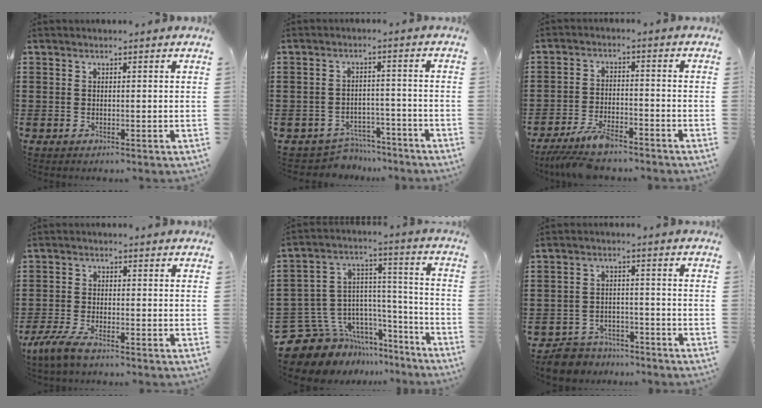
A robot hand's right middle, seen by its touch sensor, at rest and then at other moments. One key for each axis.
{"total": 4.3, "fx": -4.1, "fy": 1.1, "fz": -0.1, "tx": -0.006, "ty": 0.006, "tz": -0.088}
{"total": 5.8, "fx": -5.1, "fy": 1.2, "fz": 2.6, "tx": -0.069, "ty": -0.007, "tz": -0.104}
{"total": 4.4, "fx": -3.5, "fy": 0.8, "fz": 2.5, "tx": -0.070, "ty": -0.009, "tz": -0.073}
{"total": 10.0, "fx": -7.4, "fy": 6.5, "fz": 1.8, "tx": -0.076, "ty": 0.000, "tz": -0.140}
{"total": 6.7, "fx": -6.6, "fy": 1.5, "fz": 0.5, "tx": -0.024, "ty": 0.014, "tz": -0.136}